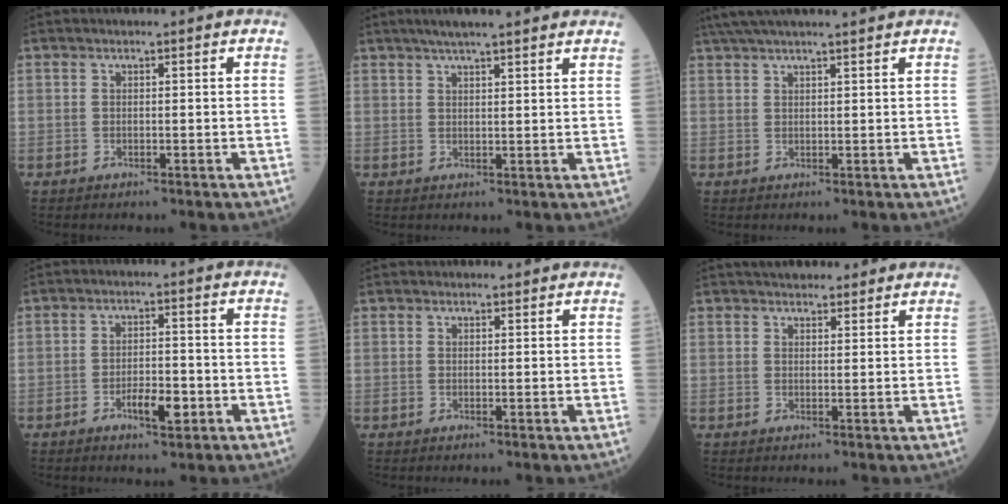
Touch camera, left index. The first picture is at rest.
{"total": 9.1, "force": [7.4, 0.9, 5.2], "torque": [-0.073, 0.033, 0.099]}
{"total": 10.3, "force": [9.0, 0.1, 5.1], "torque": [-0.086, 0.036, 0.130]}
{"total": 4.6, "force": [-2.0, 1.5, 3.8], "torque": [-0.067, 0.002, -0.030]}
{"total": 1.7, "force": [1.6, 0.5, 0.0], "torque": [-0.004, 0.013, 0.021]}
{"total": 8.0, "force": [6.9, 2.6, 3.0], "torque": [-0.036, 0.025, 0.097]}